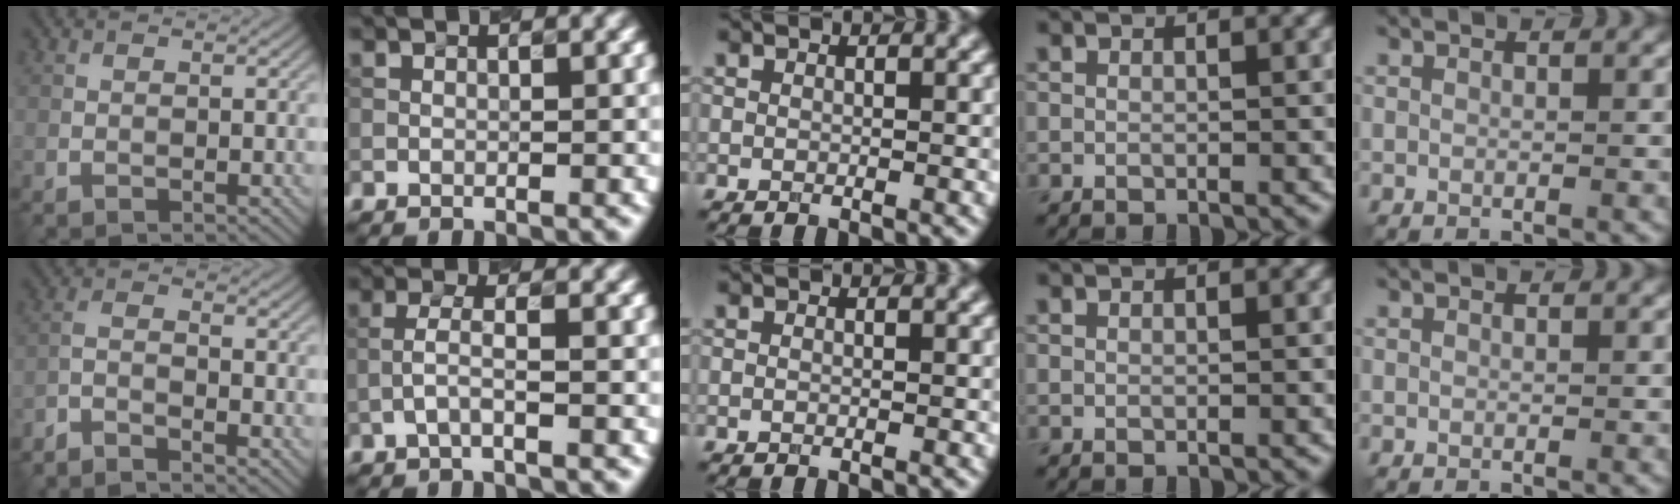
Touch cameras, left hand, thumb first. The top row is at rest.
{"thumb": {"total": 3.2, "force": [-2.8, 0.3, 1.4], "torque": [-0.026, -0.001, -0.067]}, "index": {"total": 1.6, "force": [-0.8, 0.1, 1.4], "torque": [-0.034, 0.014, -0.016]}}